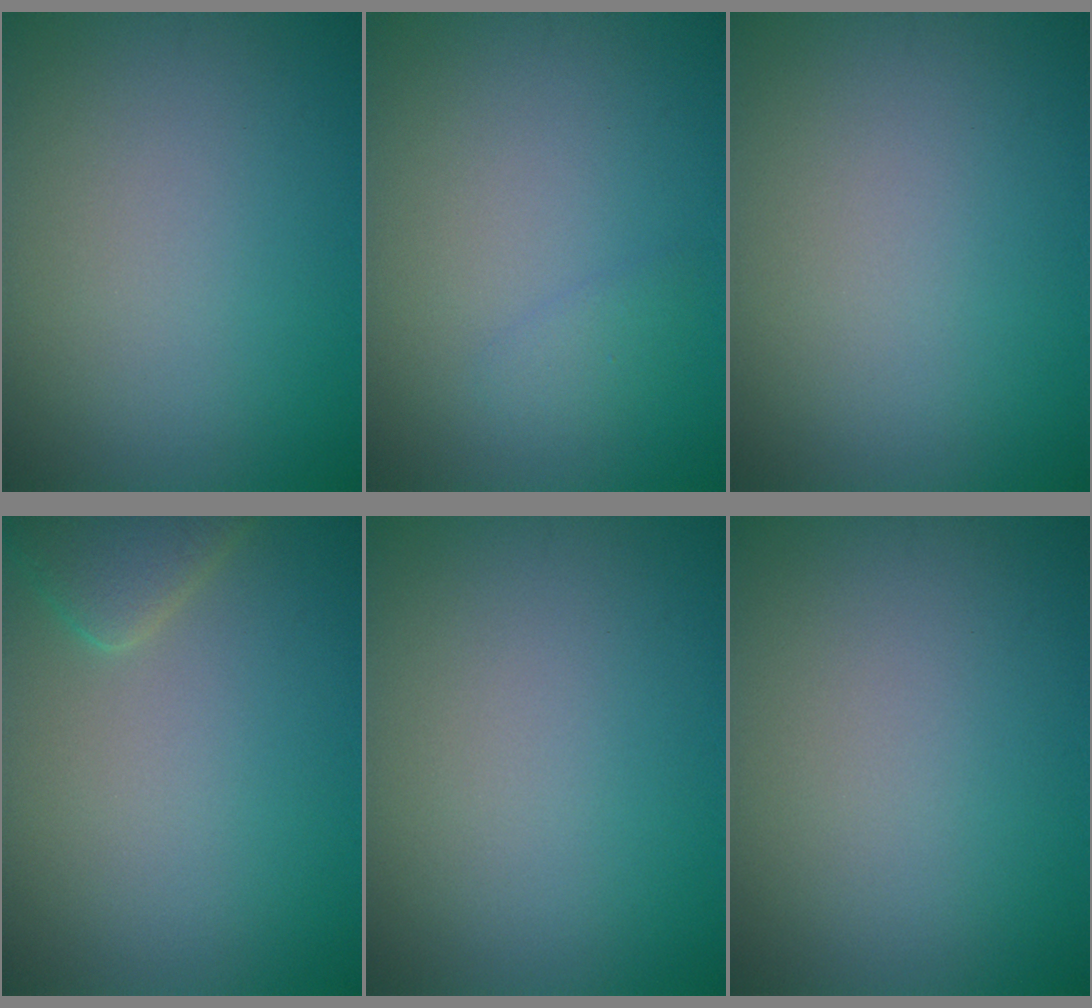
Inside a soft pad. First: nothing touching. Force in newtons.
{"total": 0.9, "press": 0.9, "slide": 0.1}
{"total": 0.0}
{"total": 2.8, "press": 2.8, "slide": 0.1}
{"total": 0.0}
{"total": 0.0}